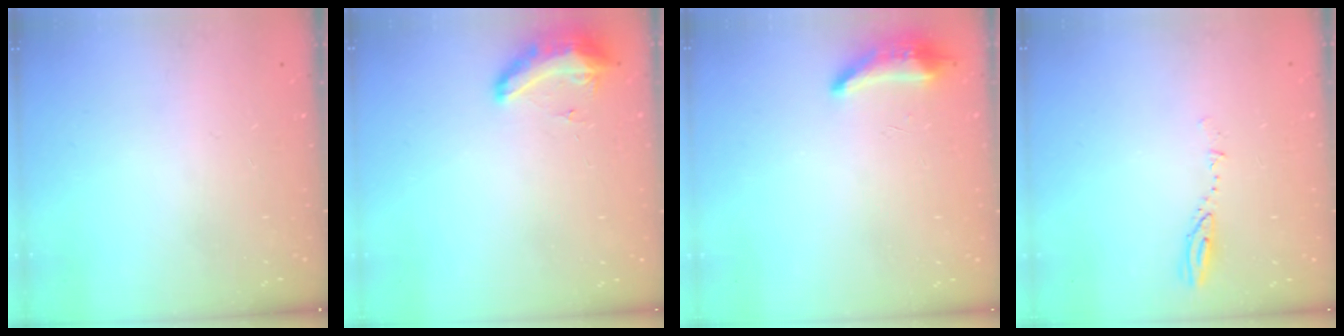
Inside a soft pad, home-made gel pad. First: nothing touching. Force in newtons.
{"total": 16.9, "press": 11.4, "slide": 12.5}
{"total": 8.7, "press": 8.5, "slide": 2.0}
{"total": 3.5, "press": 3.4, "slide": 0.3}